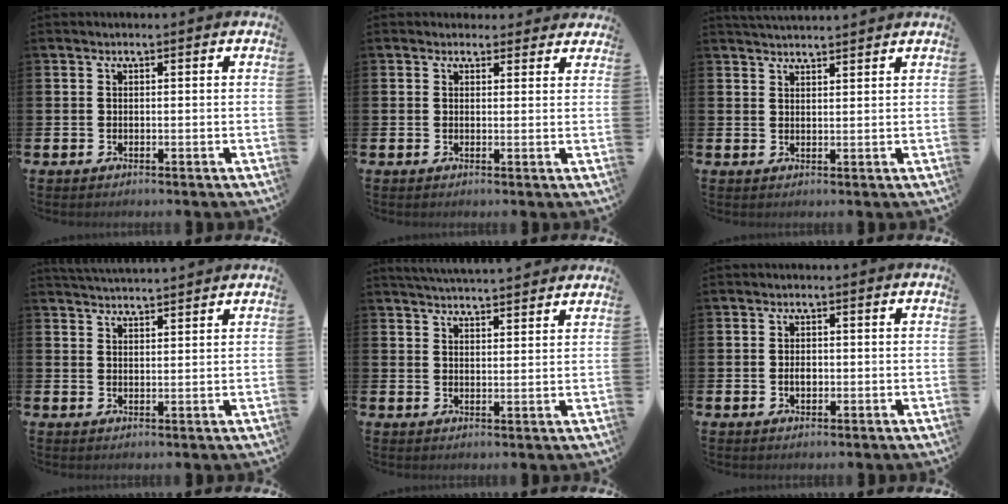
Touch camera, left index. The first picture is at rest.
{"total": 2.0, "force": [1.8, 0.8, -0.1], "torque": [0.016, -0.006, 0.029]}
{"total": 2.7, "force": [2.7, 0.1, 0.1], "torque": [-0.005, -0.011, 0.049]}
{"total": 3.3, "force": [3.3, -0.1, 0.0], "torque": [-0.005, -0.018, 0.061]}
{"total": 4.4, "force": [4.4, 0.0, 0.2], "torque": [-0.011, -0.024, 0.081]}
{"total": 1.7, "force": [-0.2, 1.1, 1.3], "torque": [-0.010, 0.000, -0.008]}